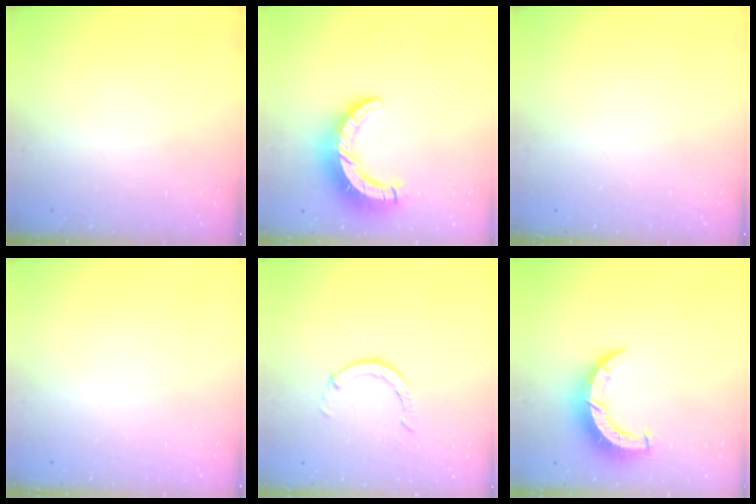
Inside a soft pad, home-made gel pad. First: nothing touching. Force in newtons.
{"total": 11.4, "press": 11.3, "slide": 1.1}
{"total": 0.0}
{"total": 0.0}
{"total": 1.0, "press": 0.9, "slide": 0.3}
{"total": 8.4, "press": 8.3, "slide": 1.0}